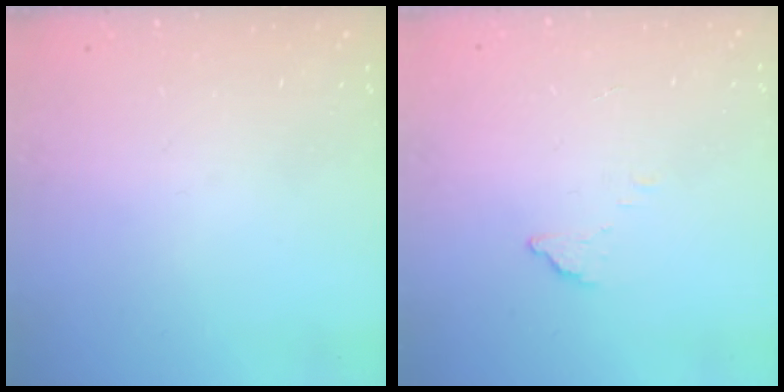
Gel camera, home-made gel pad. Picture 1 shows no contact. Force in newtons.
{"total": 2.3, "press": 2.3, "slide": 0.1}